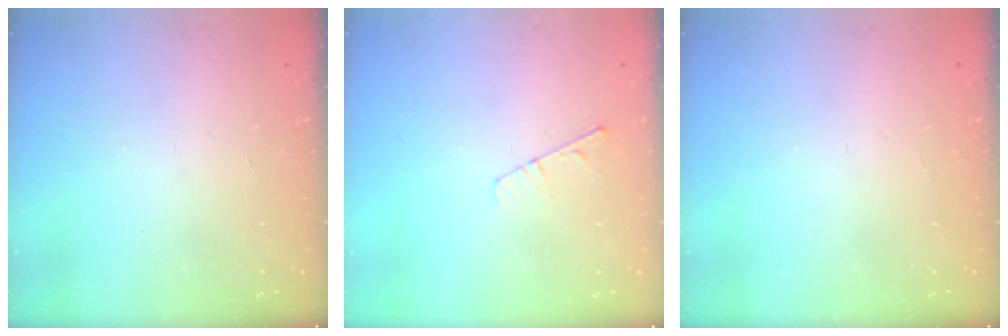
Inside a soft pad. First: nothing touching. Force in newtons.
{"total": 3.5, "press": 3.5, "slide": 0.3}
{"total": 0.0}